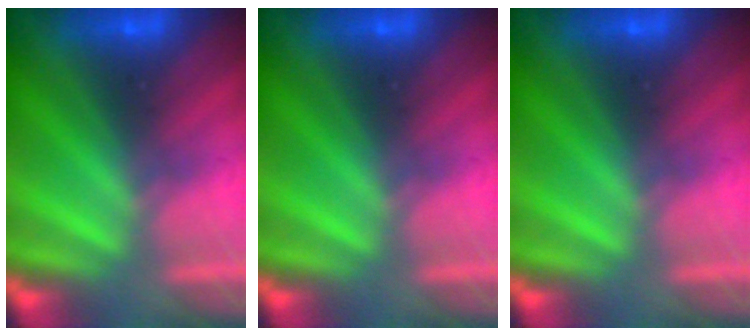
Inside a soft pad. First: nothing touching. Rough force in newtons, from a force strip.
{"total": 0.0}
{"total": 0.0}